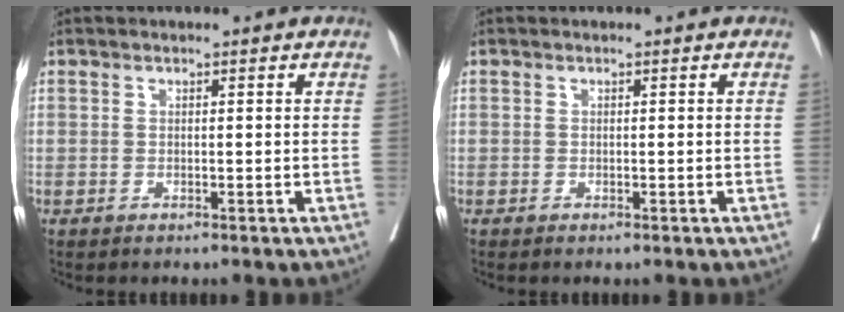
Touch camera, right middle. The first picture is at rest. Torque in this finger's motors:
{"motor_torque": [-0.28, -0.40, -0.07, -0.02]}